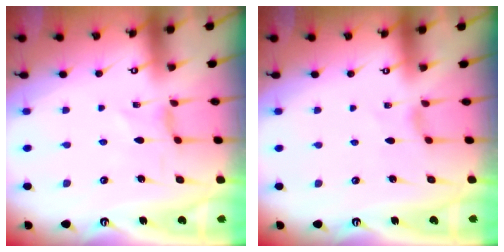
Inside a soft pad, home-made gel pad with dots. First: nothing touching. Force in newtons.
{"total": 0.7, "press": 0.6, "slide": 0.3}